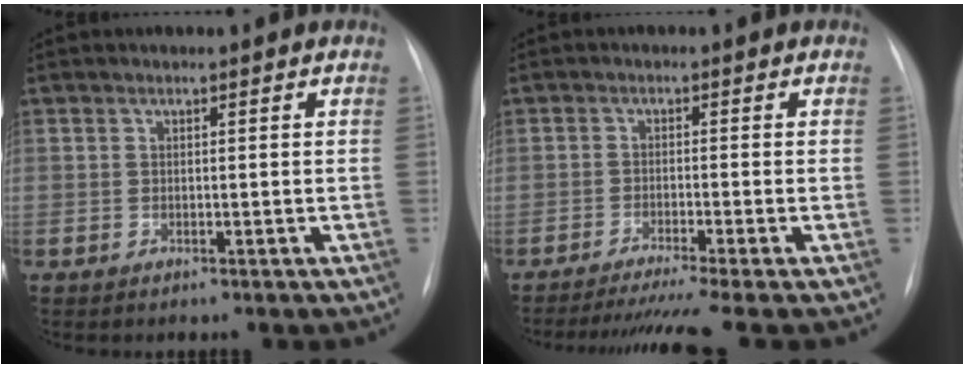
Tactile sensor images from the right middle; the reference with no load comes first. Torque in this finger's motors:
{"motor_torque": [0.08, -0.05, 0.06, 0.04]}